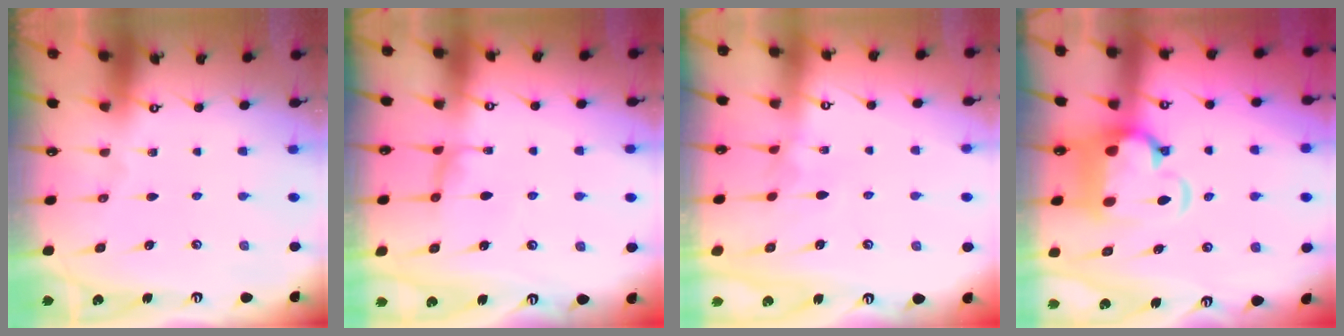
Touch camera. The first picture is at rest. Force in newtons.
{"total": 1.9, "press": 1.8, "slide": 0.5}
{"total": 2.9, "press": 2.9, "slide": 0.2}
{"total": 6.3, "press": 6.0, "slide": 1.9}